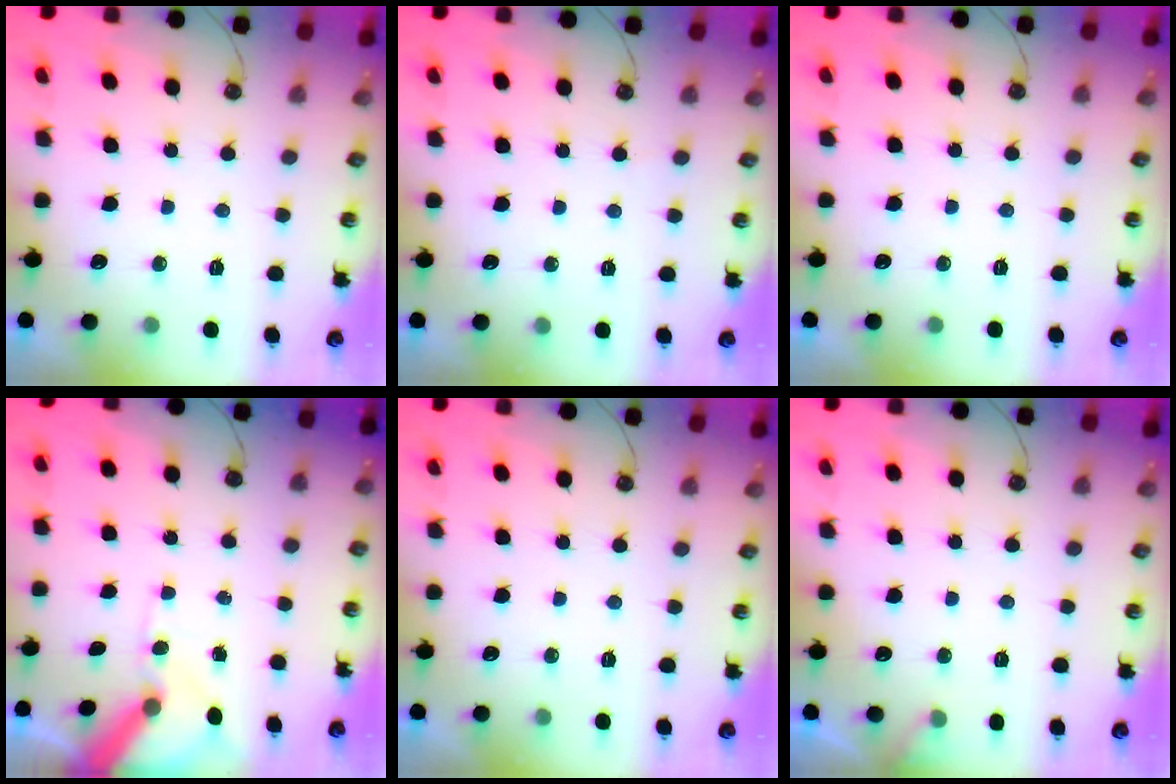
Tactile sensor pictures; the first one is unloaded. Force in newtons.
{"total": 3.5, "press": 3.4, "slide": 0.3}
{"total": 0.0}
{"total": 10.7, "press": 10.6, "slide": 1.4}
{"total": 0.0}
{"total": 4.0, "press": 4.0, "slide": 0.3}